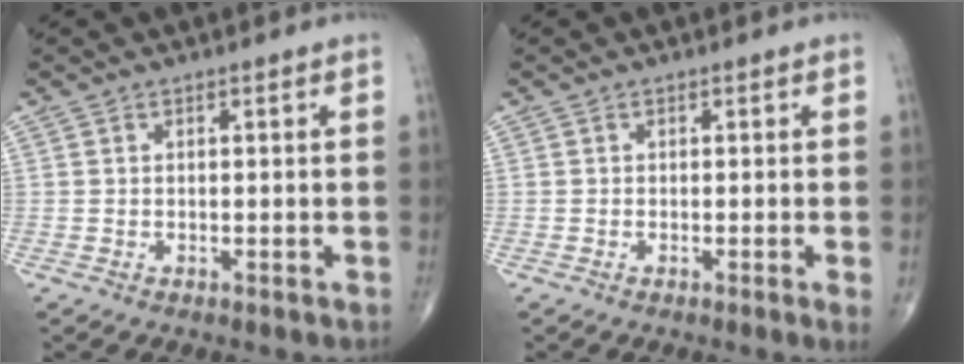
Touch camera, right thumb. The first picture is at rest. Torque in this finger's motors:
{"motor_torque": [-0.18, 0.06, 0.33, -0.04, 0.05]}